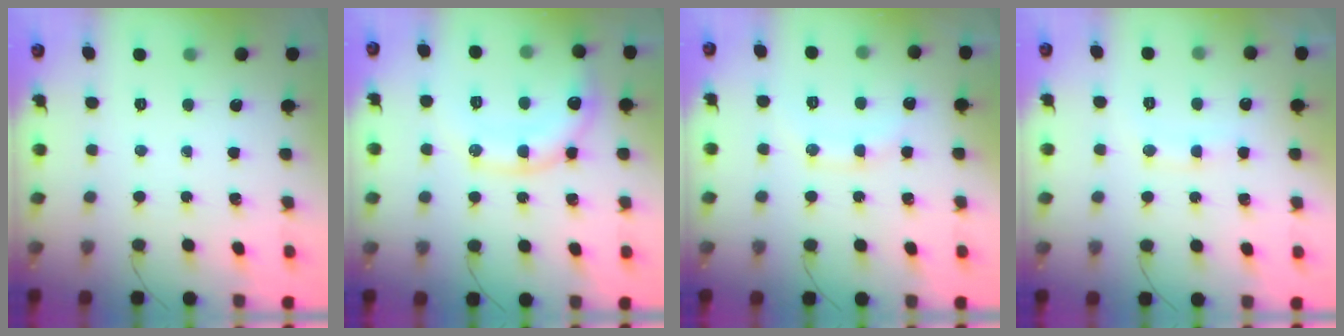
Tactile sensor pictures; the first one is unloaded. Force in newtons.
{"total": 15.3, "press": 15.2, "slide": 1.9}
{"total": 10.9, "press": 10.9, "slide": 1.0}
{"total": 9.4, "press": 9.3, "slide": 1.3}